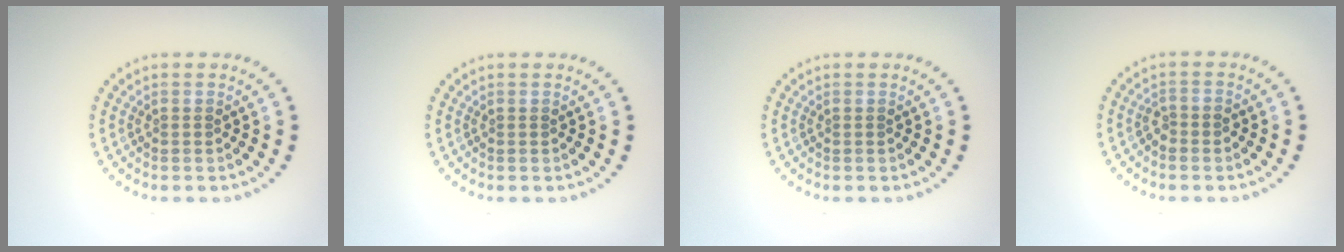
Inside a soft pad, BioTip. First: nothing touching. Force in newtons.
{"total": 0.0}
{"total": 0.0}
{"total": 0.9, "press": 0.8, "slide": 0.5}